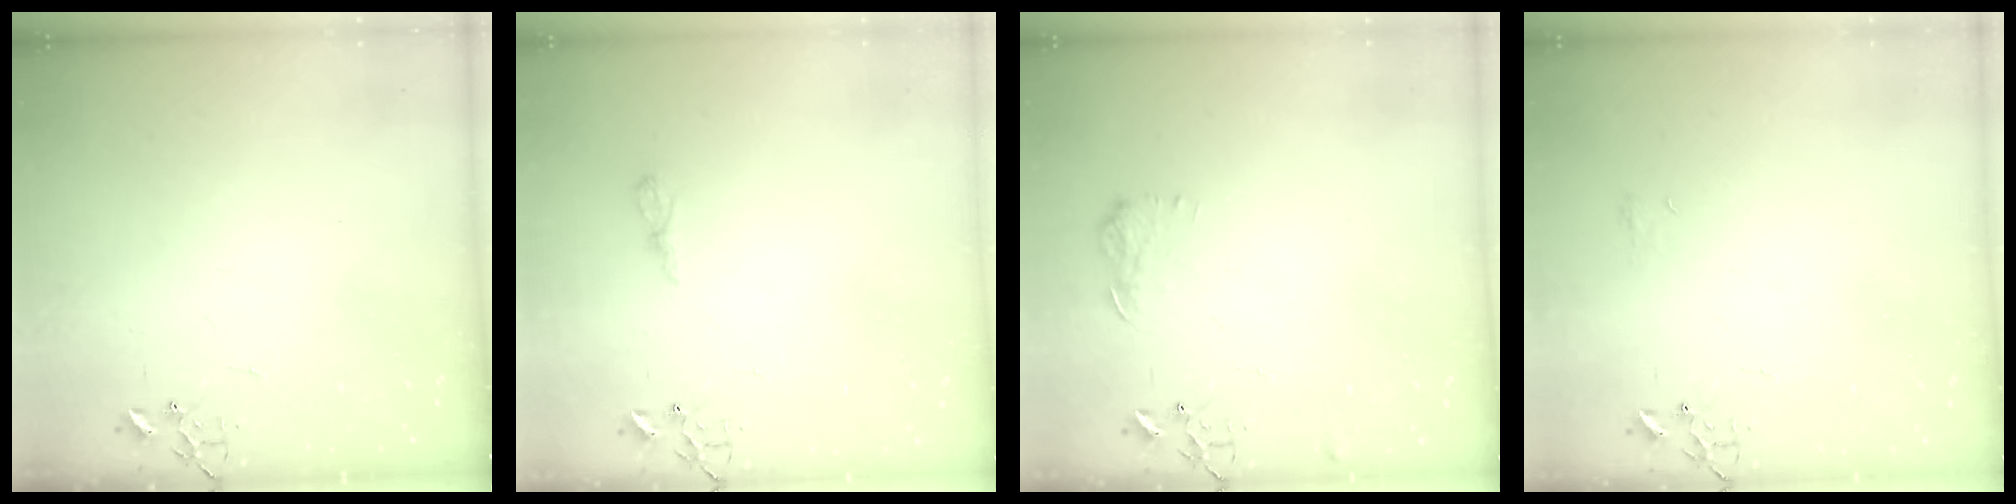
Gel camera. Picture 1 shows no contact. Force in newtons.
{"total": 5.7, "press": 5.7, "slide": 0.3}
{"total": 7.6, "press": 7.6, "slide": 0.3}
{"total": 5.1, "press": 5.1, "slide": 0.6}